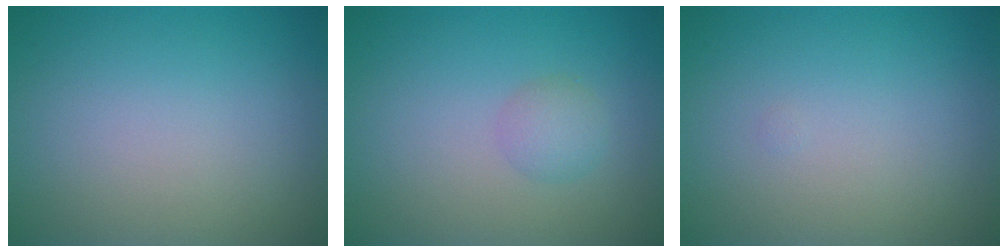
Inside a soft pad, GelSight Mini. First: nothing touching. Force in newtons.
{"total": 1.6, "press": 1.6, "slide": 0.0}
{"total": 0.0}